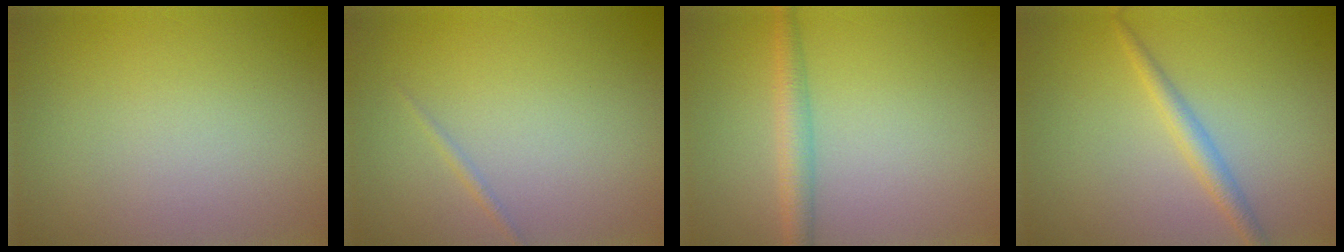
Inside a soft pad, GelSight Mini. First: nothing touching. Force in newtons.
{"total": 0.6, "press": 0.6, "slide": 0.0}
{"total": 2.3, "press": 2.3, "slide": 0.1}
{"total": 1.8, "press": 1.8, "slide": 0.1}